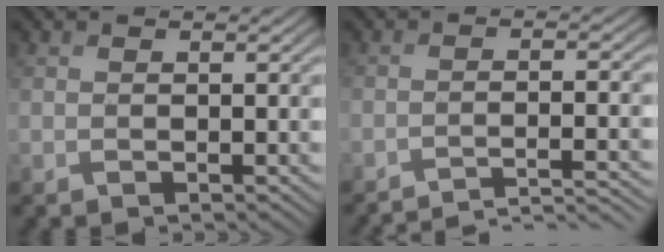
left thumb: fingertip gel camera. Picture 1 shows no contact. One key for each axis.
{"total": 6.3, "fx": -5.4, "fy": 0.5, "fz": 3.1, "tx": -0.050, "ty": 0.015, "tz": -0.090}